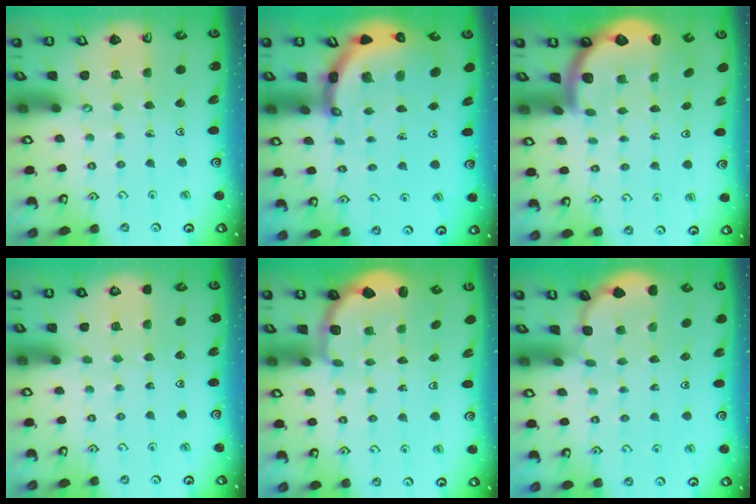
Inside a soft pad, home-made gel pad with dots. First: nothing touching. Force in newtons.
{"total": 5.7, "press": 5.7, "slide": 0.7}
{"total": 2.9, "press": 2.8, "slide": 0.4}
{"total": 0.0}
{"total": 3.0, "press": 2.2, "slide": 2.0}
{"total": 1.3, "press": 1.3, "slide": 0.1}